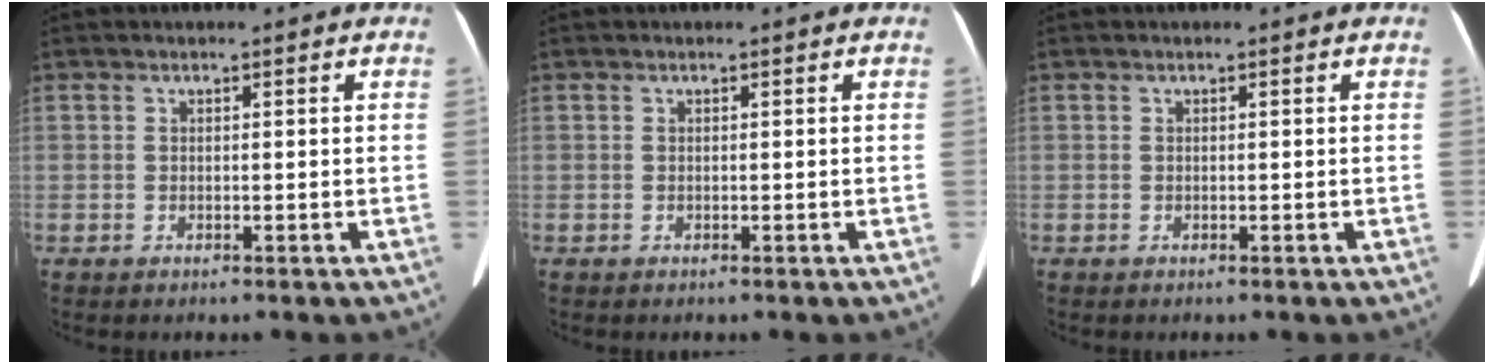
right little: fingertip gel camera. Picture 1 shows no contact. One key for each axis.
{"total": 0.0}
{"total": 0.0}